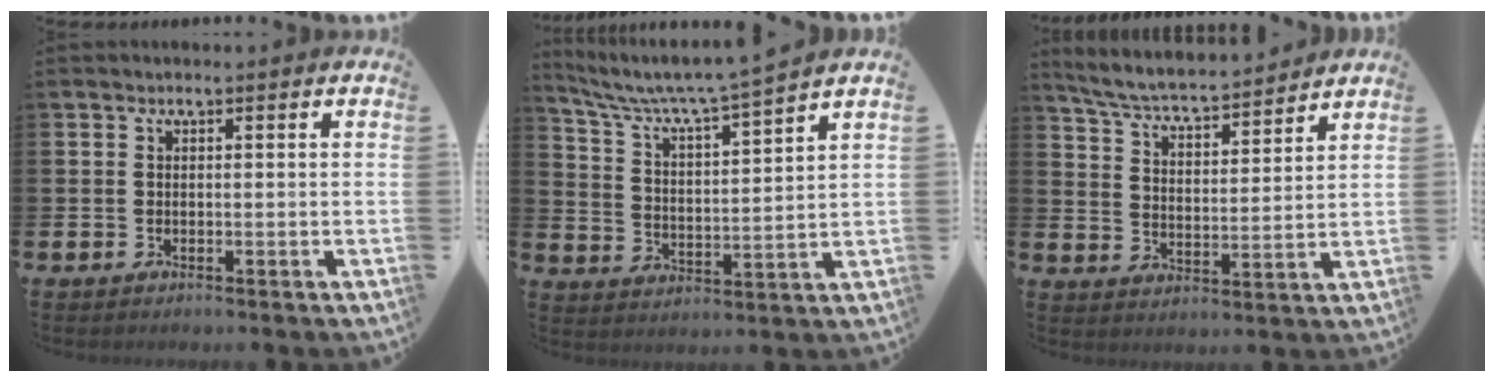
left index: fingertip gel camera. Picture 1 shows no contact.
{"total": 6.4, "force": [6.0, -0.2, 2.2], "torque": [-0.071, -0.048, 0.099]}
{"total": 5.8, "force": [5.6, 0.5, 1.5], "torque": [-0.056, -0.043, 0.094]}